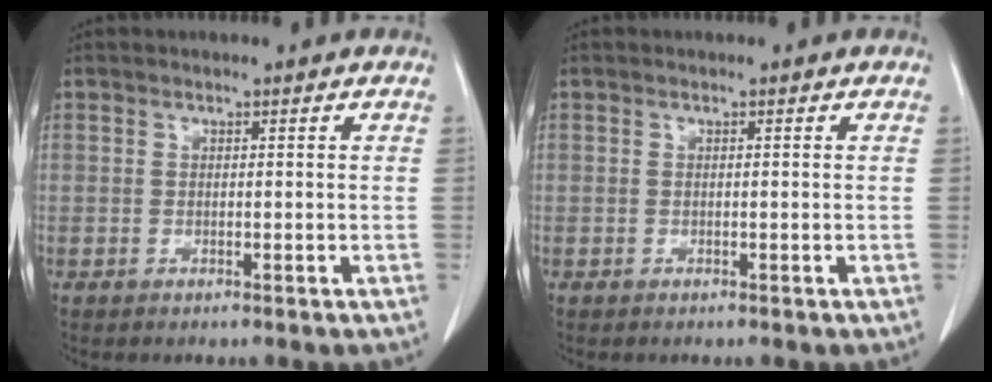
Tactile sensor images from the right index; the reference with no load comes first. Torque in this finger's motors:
{"motor_torque": [0.10, -0.03, -0.02, 0.01]}